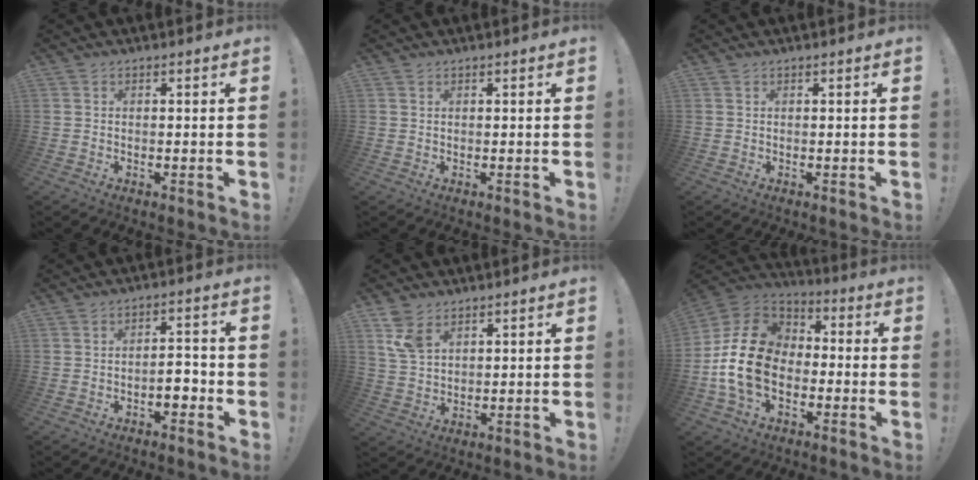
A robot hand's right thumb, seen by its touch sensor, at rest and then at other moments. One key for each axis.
{"total": 0.0}
{"total": 0.0}
{"total": 5.1, "fx": -2.5, "fy": 2.4, "fz": 3.8, "tx": -0.059, "ty": 0.011, "tz": -0.042}
{"total": 6.5, "fx": 3.9, "fy": 3.8, "fz": 3.6, "tx": -0.067, "ty": -0.013, "tz": 0.078}
{"total": 17.9, "fx": -2.9, "fy": 13.2, "fz": 11.7, "tx": -0.212, "ty": 0.033, "tz": -0.042}